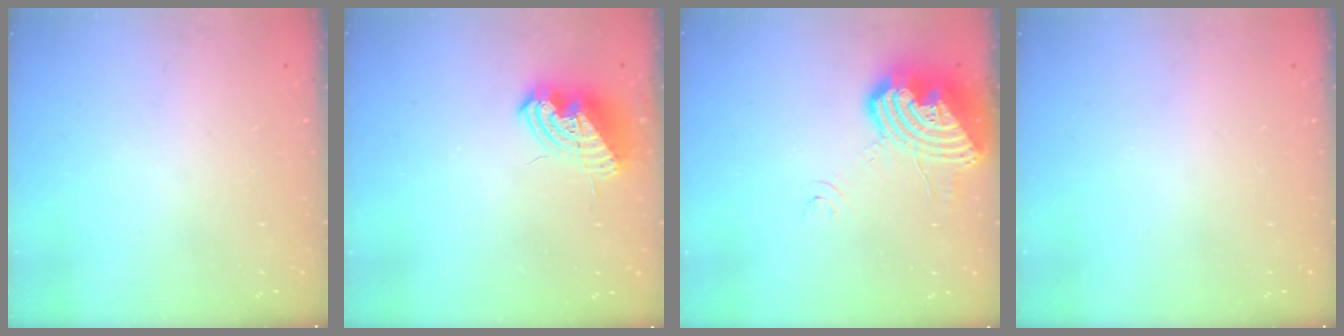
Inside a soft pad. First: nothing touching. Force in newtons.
{"total": 9.2, "press": 9.2, "slide": 1.1}
{"total": 15.5, "press": 15.4, "slide": 2.1}
{"total": 0.0}